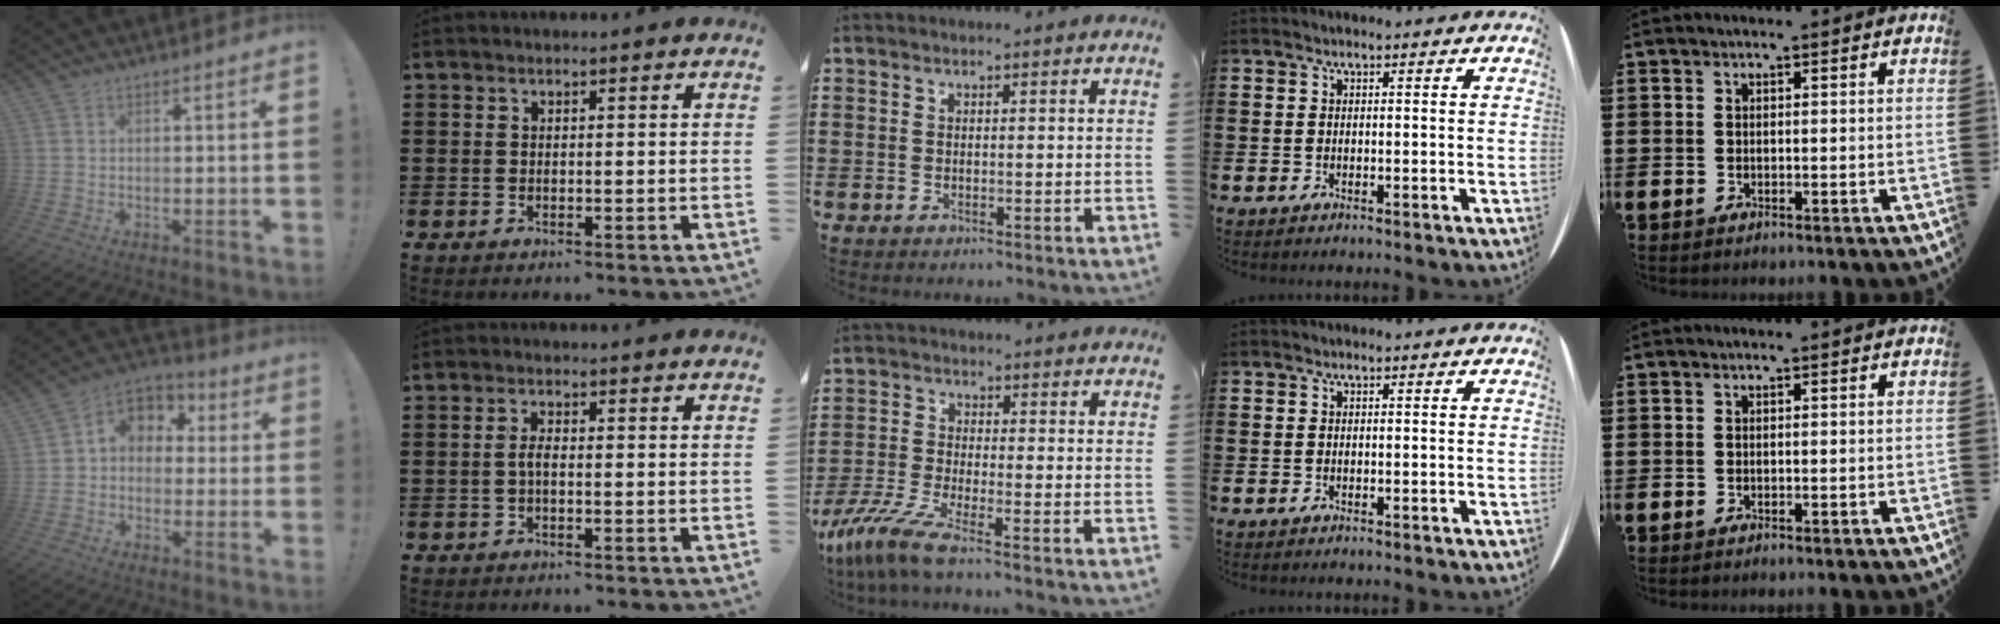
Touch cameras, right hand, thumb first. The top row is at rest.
{"thumb": {"total": 7.2, "force": [0.5, 6.3, 3.5], "torque": [-0.057, 0.008, 0.017]}, "index": {"total": 2.0, "force": [-0.5, 0.6, 1.9], "torque": [-0.042, -0.001, -0.012]}, "middle": {"total": 6.1, "force": [-4.6, 0.2, 4.0], "torque": [-0.108, -0.028, -0.095]}}